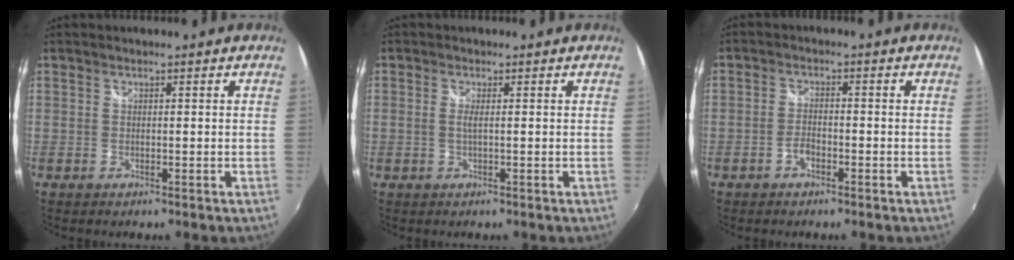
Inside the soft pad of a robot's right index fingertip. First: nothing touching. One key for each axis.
{"total": 1.3, "fx": -0.1, "fy": -0.1, "fz": 1.3, "tx": -0.025, "ty": 0.000, "tz": -0.003}
{"total": 2.6, "fx": -1.6, "fy": 1.2, "fz": 1.7, "tx": -0.042, "ty": 0.004, "tz": -0.033}